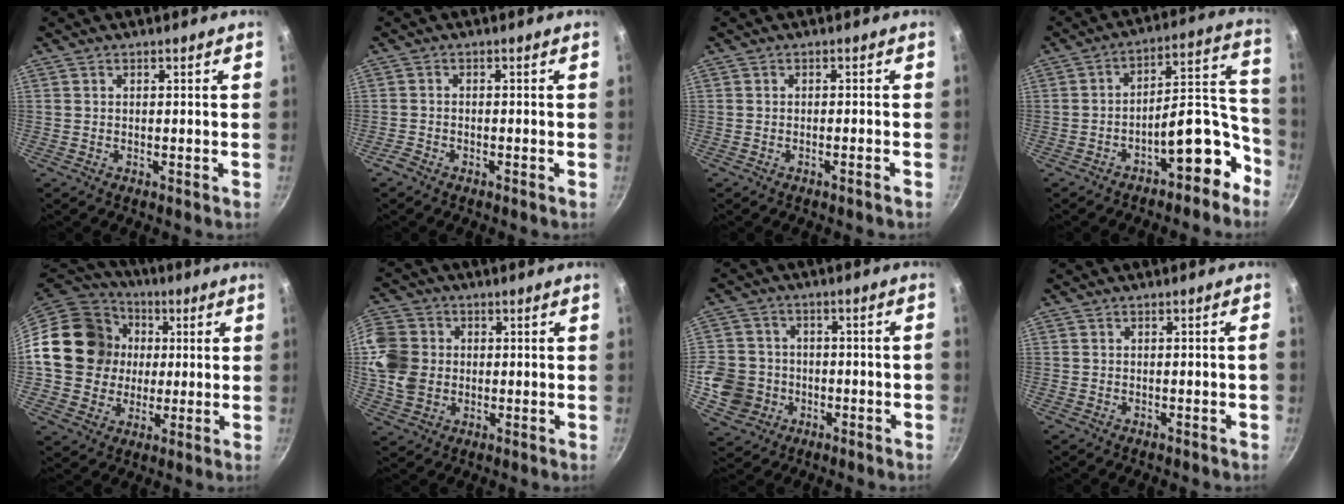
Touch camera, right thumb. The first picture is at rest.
{"total": 1.6, "force": [-1.4, 0.7, 0.6], "torque": [-0.027, 0.011, -0.030]}
{"total": 1.0, "force": [-0.7, 0.0, 0.7], "torque": [-0.022, 0.013, -0.009]}
{"total": 12.7, "force": [-7.1, 5.5, 8.9], "torque": [-0.060, 0.101, -0.103]}
{"total": 19.6, "force": [1.7, 17.3, 9.0], "torque": [-0.144, 0.026, 0.030]}
{"total": 11.1, "force": [0.2, 9.5, 5.7], "torque": [-0.093, 0.003, -0.005]}
{"total": 11.0, "force": [-3.3, 9.8, 4.0], "torque": [-0.061, 0.036, -0.060]}
{"total": 1.2, "force": [-0.5, 0.2, 1.1], "torque": [-0.025, 0.009, -0.002]}